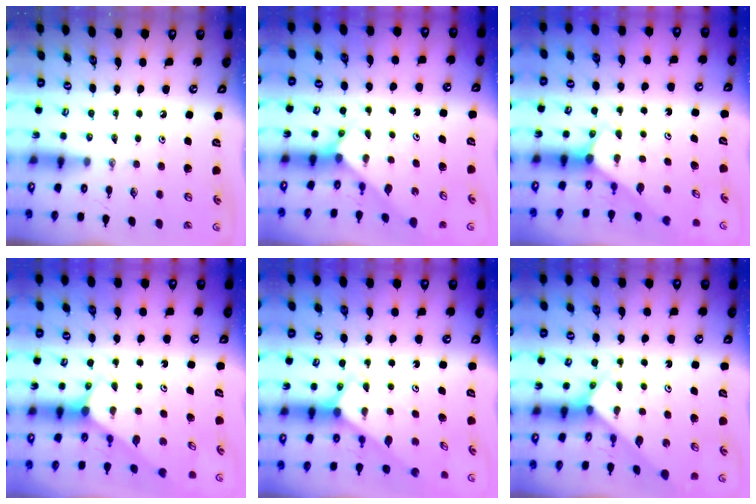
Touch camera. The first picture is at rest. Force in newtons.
{"total": 2.1, "press": 2.1, "slide": 0.2}
{"total": 2.9, "press": 2.9, "slide": 0.2}
{"total": 4.1, "press": 4.1, "slide": 0.2}
{"total": 2.7, "press": 2.7, "slide": 0.2}
{"total": 2.8, "press": 2.8, "slide": 0.1}